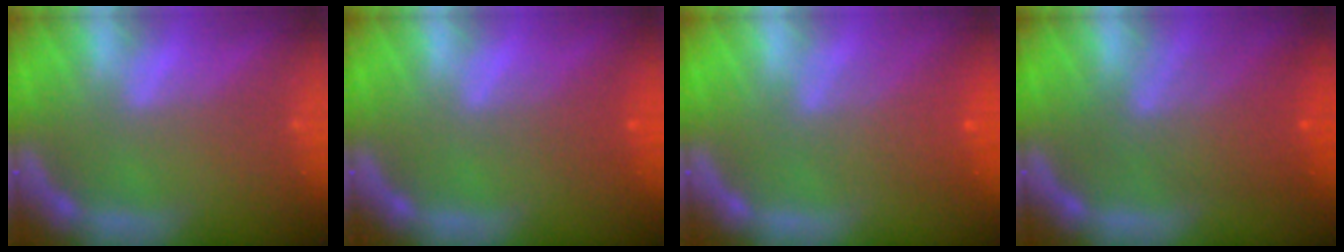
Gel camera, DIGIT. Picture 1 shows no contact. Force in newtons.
{"total": 1.9}
{"total": 4.6}
{"total": 6.0}